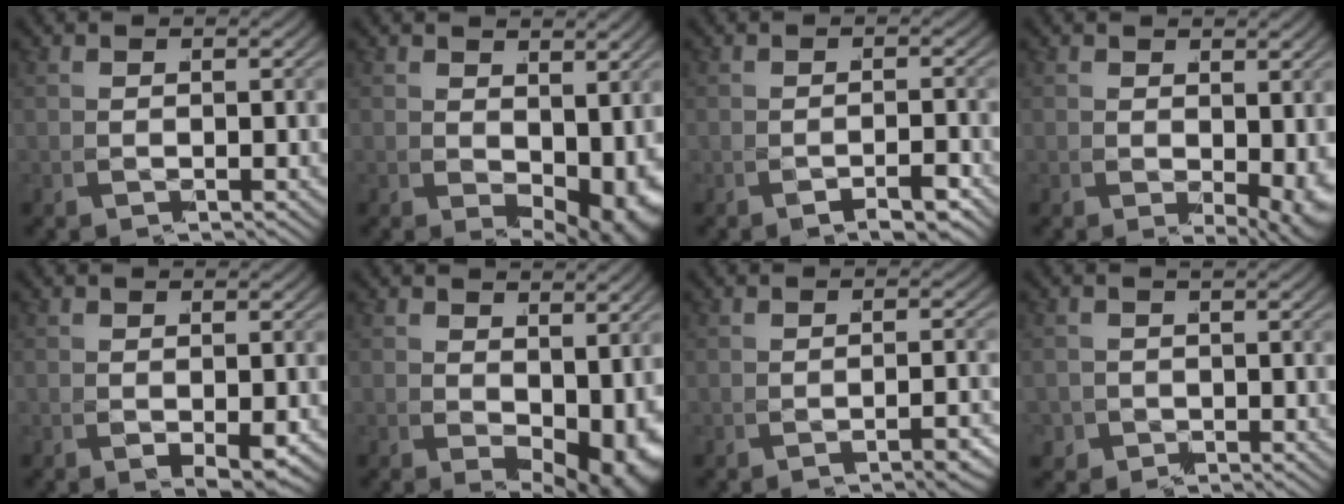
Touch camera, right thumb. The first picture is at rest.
{"total": 4.3, "force": [0.0, 2.1, 3.8], "torque": [-0.063, -0.020, 0.017]}
{"total": 1.7, "force": [-1.6, -0.6, 0.2], "torque": [-0.015, -0.003, -0.024]}
{"total": 2.1, "force": [0.1, 0.8, 2.0], "torque": [-0.034, -0.015, 0.014]}
{"total": 1.4, "force": [-0.2, 0.1, 1.4], "torque": [-0.021, -0.002, 0.000]}
{"total": 4.9, "force": [-0.2, 2.3, 4.3], "torque": [-0.068, -0.019, 0.013]}
{"total": 1.8, "force": [-1.5, -0.8, 0.5], "torque": [-0.020, -0.003, -0.024]}
{"total": 2.7, "force": [-1.2, 2.3, 0.3], "torque": [-0.020, -0.025, -0.006]}